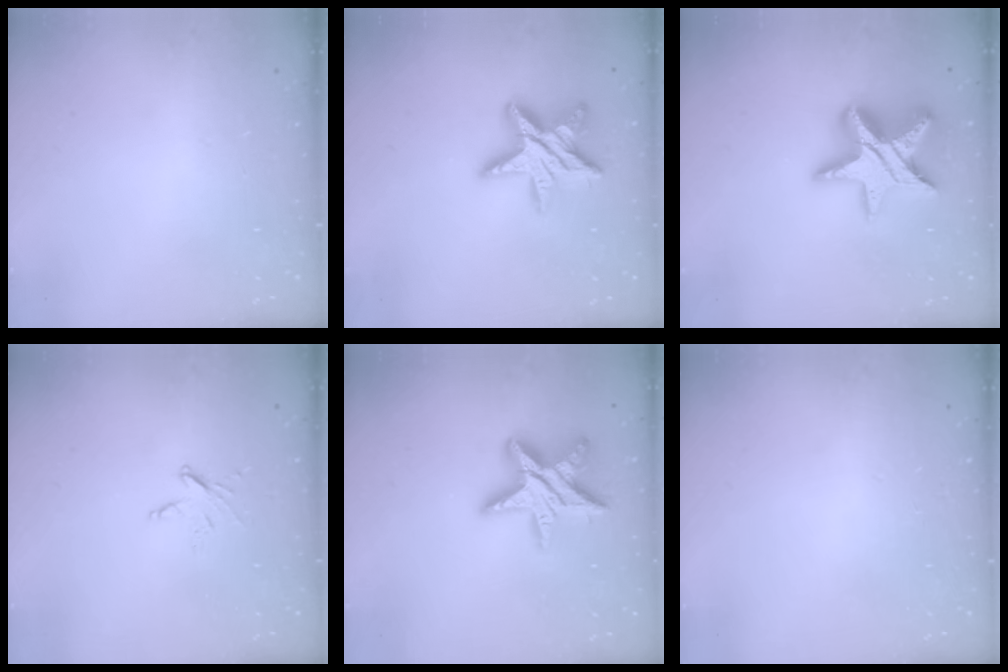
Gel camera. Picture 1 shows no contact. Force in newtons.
{"total": 16.0, "press": 15.9, "slide": 1.0}
{"total": 19.6, "press": 19.6, "slide": 1.3}
{"total": 3.6, "press": 3.6, "slide": 0.3}
{"total": 16.1, "press": 16.1, "slide": 0.9}
{"total": 0.0}